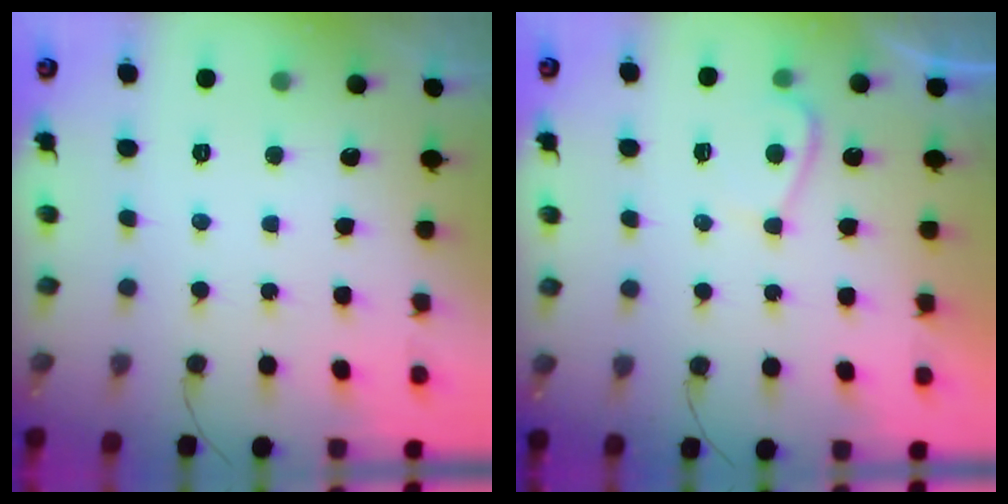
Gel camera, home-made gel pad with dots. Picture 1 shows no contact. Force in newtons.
{"total": 3.4, "press": 3.3, "slide": 0.6}